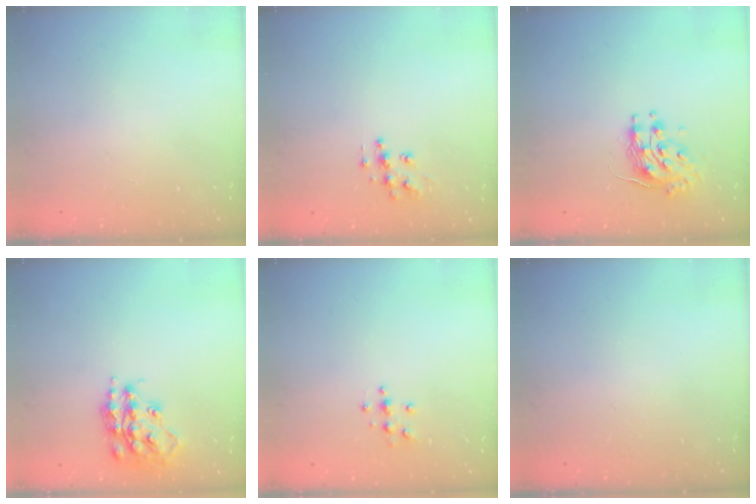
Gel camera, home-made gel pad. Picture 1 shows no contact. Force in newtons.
{"total": 8.6, "press": 8.6, "slide": 0.3}
{"total": 9.3, "press": 9.3, "slide": 0.5}
{"total": 15.9, "press": 15.8, "slide": 1.0}
{"total": 4.6, "press": 4.5, "slide": 0.6}
{"total": 0.0}